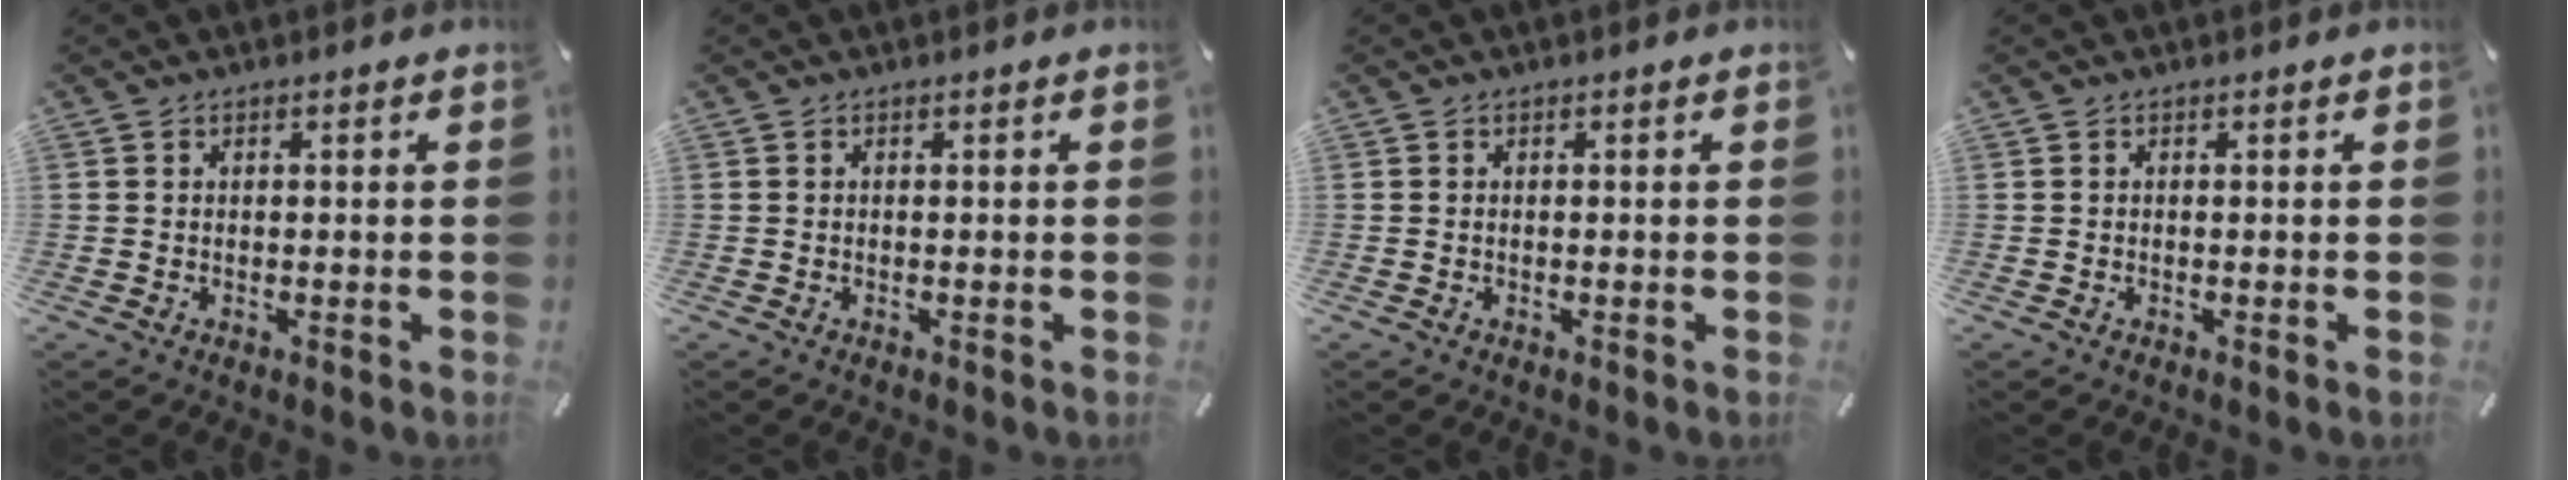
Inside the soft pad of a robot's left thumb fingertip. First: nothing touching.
{"total": 0.0}
{"total": 0.0}
{"total": 0.0}